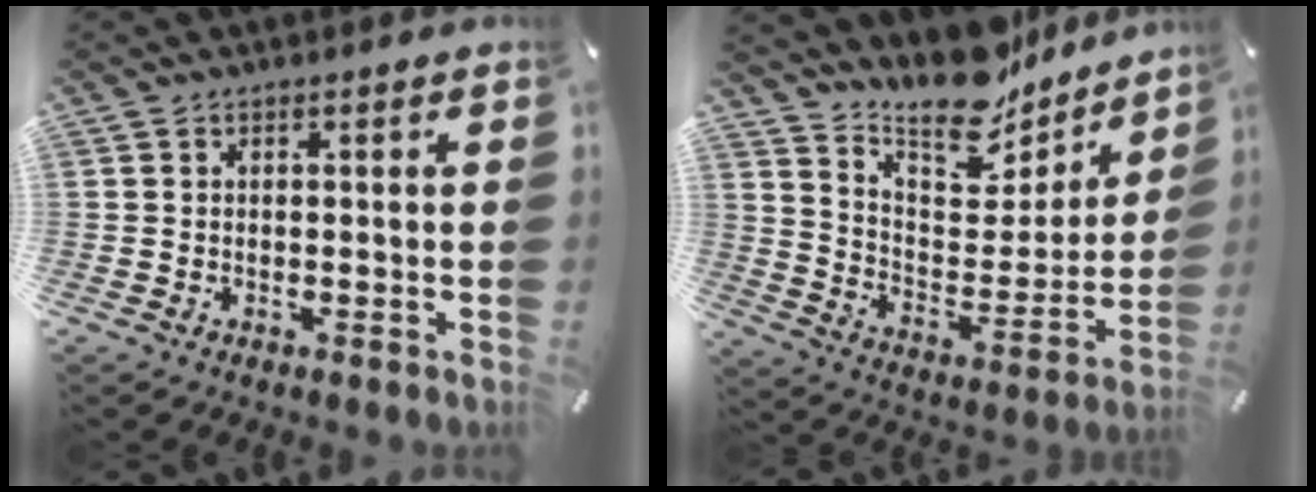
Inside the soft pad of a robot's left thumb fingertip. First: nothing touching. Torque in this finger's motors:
{"motor_torque": [1.58, -1.08, 0.91, -1.86, 0.00]}